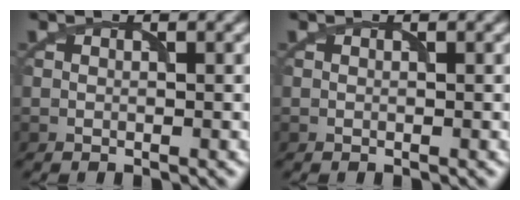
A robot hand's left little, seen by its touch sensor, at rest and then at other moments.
{"total": 0.0}